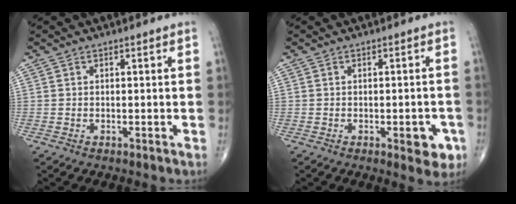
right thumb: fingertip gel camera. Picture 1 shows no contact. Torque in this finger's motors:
{"motor_torque": [0.80, 1.00, 0.40, -0.45, 0.14]}